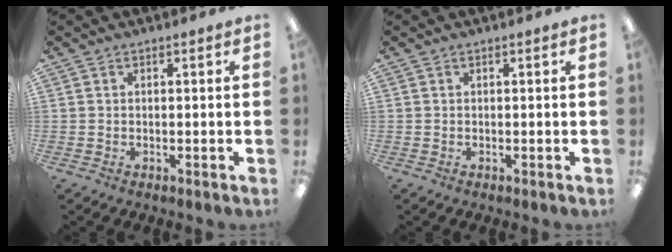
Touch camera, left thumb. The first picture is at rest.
{"total": 0.0}